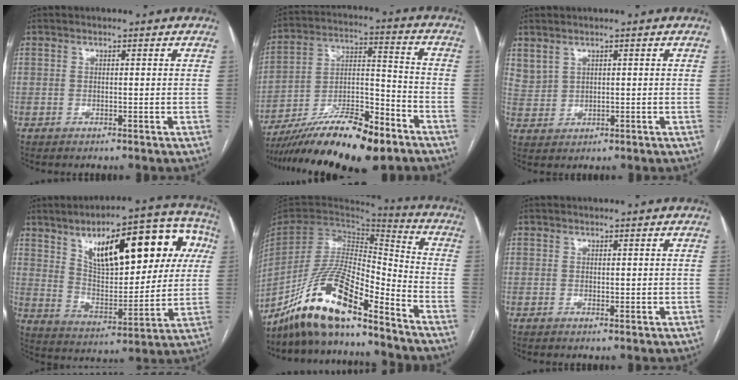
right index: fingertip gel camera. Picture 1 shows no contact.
{"total": 18.6, "force": [-13.5, 4.0, 12.2], "torque": [-0.200, 0.001, -0.232]}
{"total": 3.3, "force": [2.6, 1.8, 0.9], "torque": [-0.021, 0.003, 0.063]}
{"total": 23.9, "force": [8.7, 9.2, 20.2], "torque": [-0.294, 0.049, 0.140]}
{"total": 16.2, "force": [-12.3, 3.2, 10.1], "torque": [-0.193, 0.006, -0.225]}
{"total": 1.2, "force": [0.6, 0.8, 0.6], "torque": [-0.004, -0.006, 0.011]}